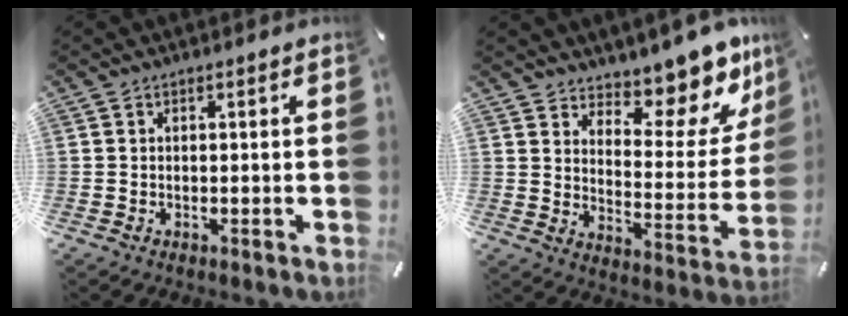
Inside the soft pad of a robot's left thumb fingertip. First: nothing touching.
{"total": 12.6, "force": [11.1, 4.3, 4.1], "torque": [-0.042, -0.116, 0.185]}